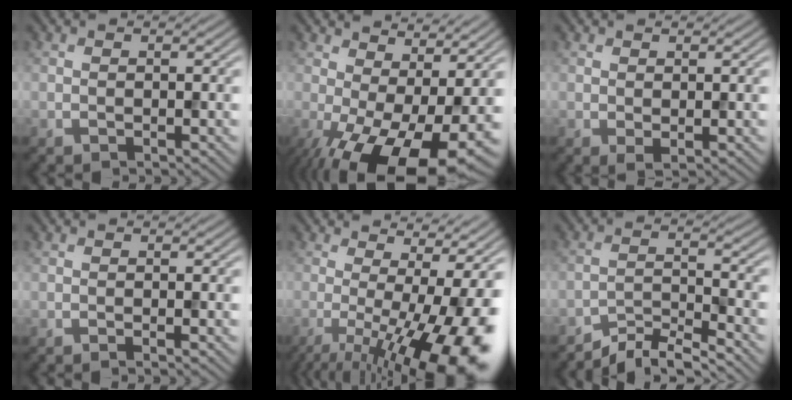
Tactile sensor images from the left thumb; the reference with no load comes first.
{"total": 16.3, "force": [-4.3, 7.0, 14.1], "torque": [-0.238, -0.019, -0.053]}
{"total": 0.9, "force": [0.4, 0.3, 0.8], "torque": [-0.015, -0.002, 0.008]}
{"total": 0.7, "force": [-0.2, 0.0, 0.7], "torque": [-0.012, -0.002, -0.006]}
{"total": 16.6, "force": [-4.2, 4.7, 15.4], "torque": [-0.199, -0.013, -0.055]}
{"total": 4.7, "force": [-4.3, 0.5, 1.8], "torque": [-0.036, 0.001, -0.084]}